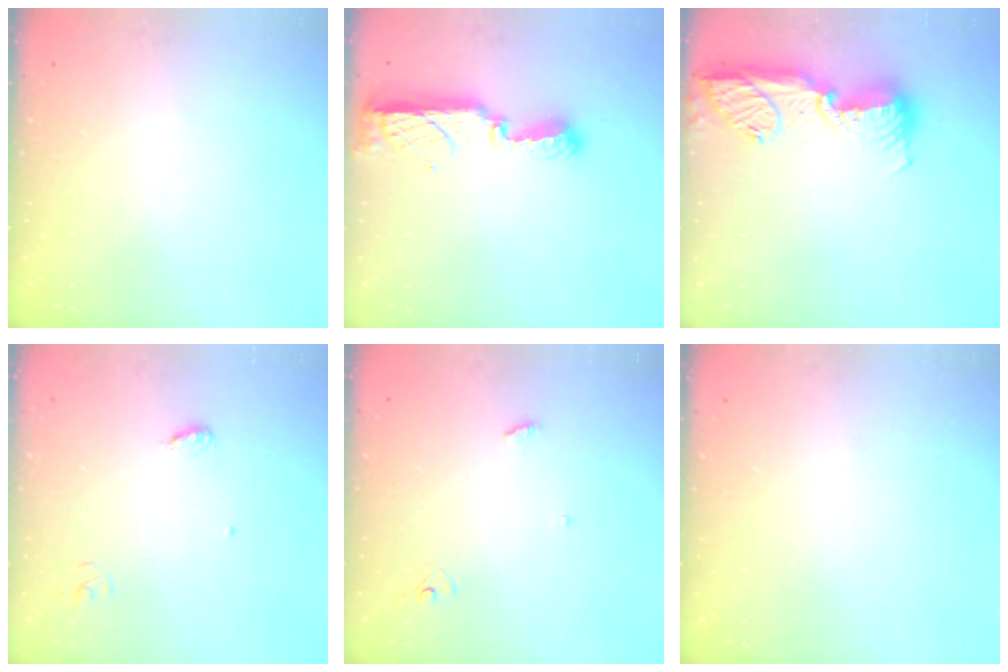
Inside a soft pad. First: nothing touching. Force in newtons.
{"total": 8.3, "press": 8.3, "slide": 0.7}
{"total": 14.9, "press": 13.8, "slide": 5.6}
{"total": 3.6, "press": 3.6, "slide": 0.3}
{"total": 2.9, "press": 2.9, "slide": 0.2}
{"total": 0.0}